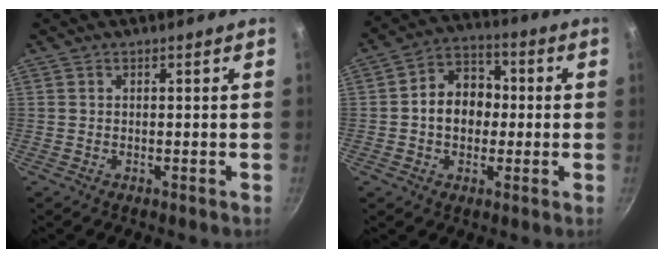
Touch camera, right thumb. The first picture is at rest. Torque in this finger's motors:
{"motor_torque": [-0.16, 0.65, 0.52, 0.62, 0.06]}